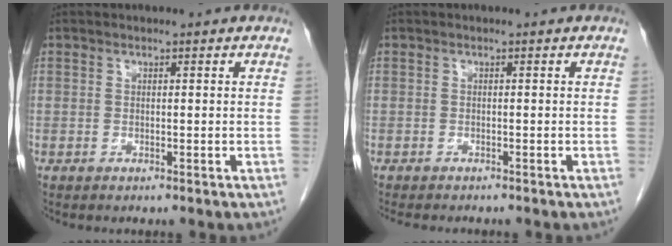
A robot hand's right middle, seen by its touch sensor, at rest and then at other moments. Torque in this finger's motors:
{"motor_torque": [0.02, -0.01, -0.01, 0.00]}